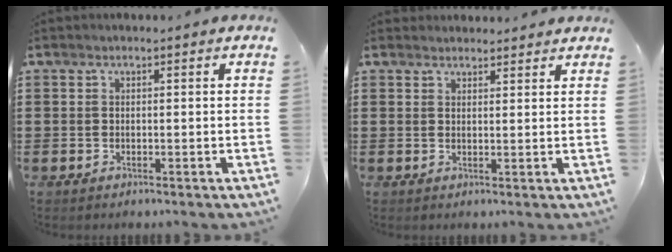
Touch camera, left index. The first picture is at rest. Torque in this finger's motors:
{"motor_torque": [1.19, -0.95, -0.06, 0.02]}